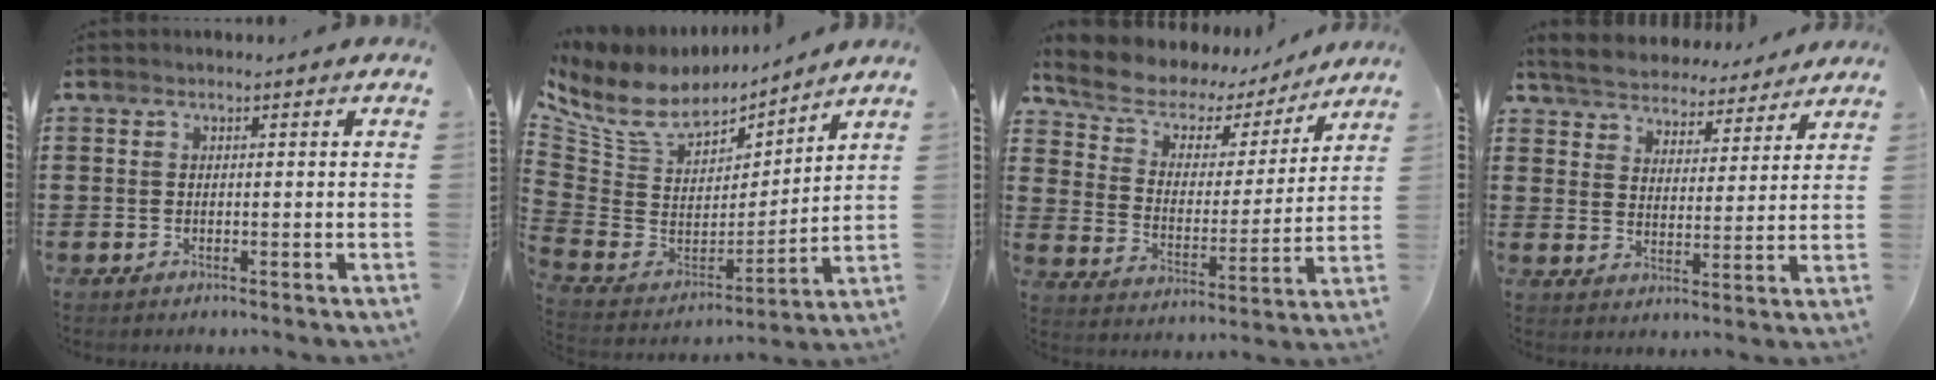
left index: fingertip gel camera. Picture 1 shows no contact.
{"total": 8.8, "force": [6.6, 4.3, 4.1], "torque": [-0.114, -0.044, 0.120]}
{"total": 5.9, "force": [4.5, 3.7, 1.2], "torque": [-0.058, -0.025, 0.075]}
{"total": 5.5, "force": [5.5, 0.3, 0.1], "torque": [-0.033, -0.038, 0.096]}